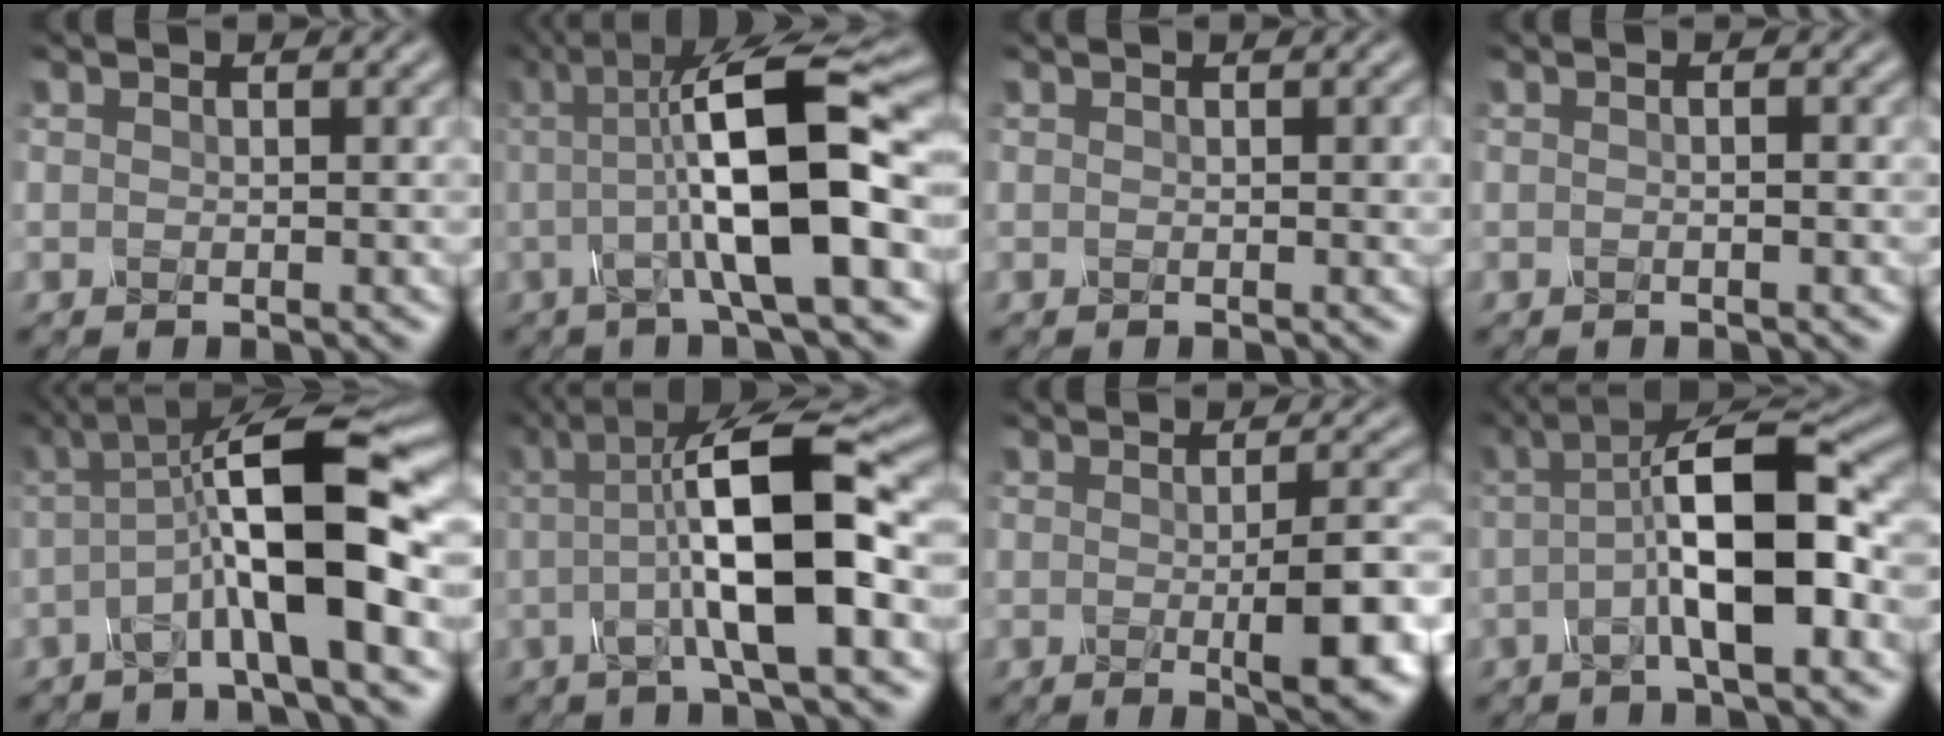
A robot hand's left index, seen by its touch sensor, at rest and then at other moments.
{"total": 11.3, "force": [0.0, 2.6, 11.0], "torque": [-0.173, 0.017, -0.008]}
{"total": 0.5, "force": [0.0, 0.3, 0.5], "torque": [-0.006, -0.001, 0.001]}
{"total": 1.4, "force": [0.3, 0.7, 1.2], "torque": [0.004, 0.002, -0.017]}
{"total": 9.6, "force": [-1.9, 1.8, 9.3], "torque": [-0.146, 0.026, -0.044]}
{"total": 10.0, "force": [-0.3, 2.4, 9.7], "torque": [-0.154, 0.019, -0.014]}
{"total": 6.0, "force": [-1.0, 1.4, 5.8], "torque": [-0.081, -0.005, -0.012]}
{"total": 9.5, "force": [-1.3, 2.6, 9.0], "torque": [-0.145, 0.023, -0.030]}